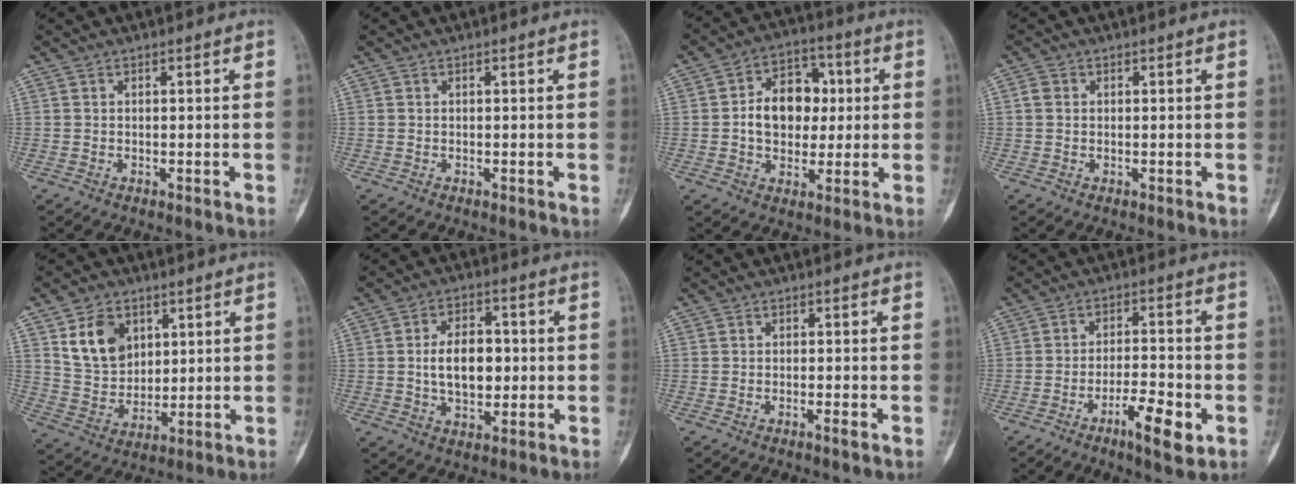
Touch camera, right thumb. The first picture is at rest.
{"total": 0.0}
{"total": 12.2, "force": [0.8, 9.0, 8.2], "torque": [-0.089, 0.018, 0.010]}
{"total": 1.8, "force": [0.3, 1.5, 0.9], "torque": [-0.017, 0.003, 0.005]}
{"total": 10.7, "force": [4.4, 7.8, 5.8], "torque": [-0.078, -0.023, 0.095]}
{"total": 10.0, "force": [0.1, 6.3, 7.8], "torque": [-0.108, 0.010, 0.003]}
{"total": 1.3, "force": [-0.8, 0.0, 1.1], "torque": [-0.021, 0.000, -0.015]}
{"total": 8.5, "force": [-3.9, 2.3, 7.2], "torque": [-0.116, 0.017, -0.062]}